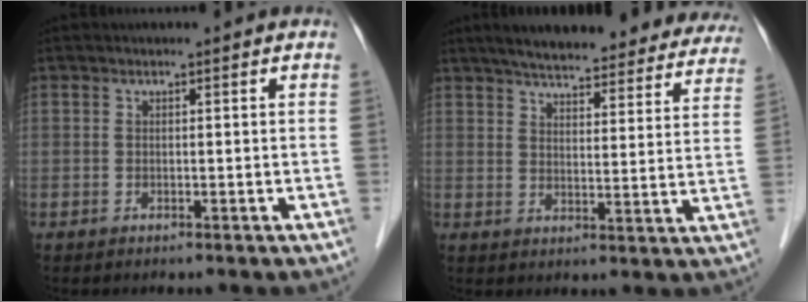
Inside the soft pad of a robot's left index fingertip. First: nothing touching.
{"total": 27.1, "force": [24.0, 5.9, 11.1], "torque": [-0.159, -0.015, 0.286]}